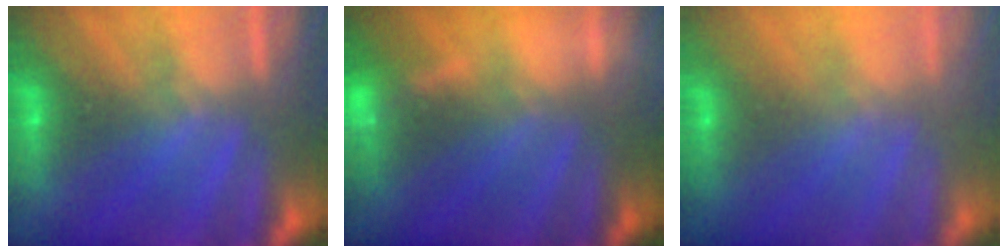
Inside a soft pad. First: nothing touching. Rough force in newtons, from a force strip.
{"total": 3.4}
{"total": 2.9}